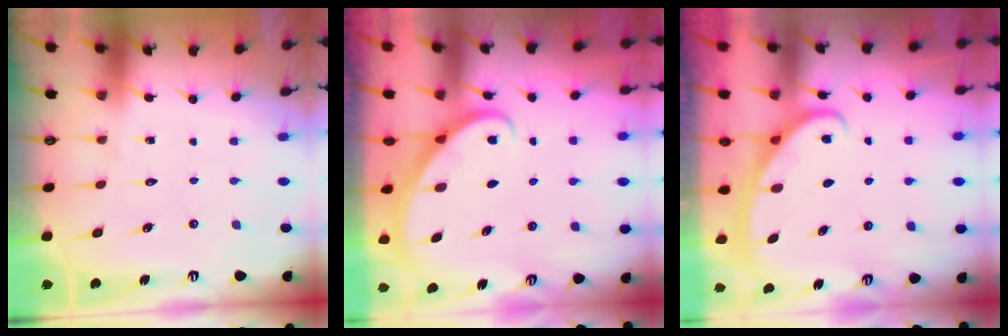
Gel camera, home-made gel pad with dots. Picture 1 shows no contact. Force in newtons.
{"total": 2.7, "press": 2.7, "slide": 0.2}
{"total": 3.0, "press": 2.9, "slide": 0.4}